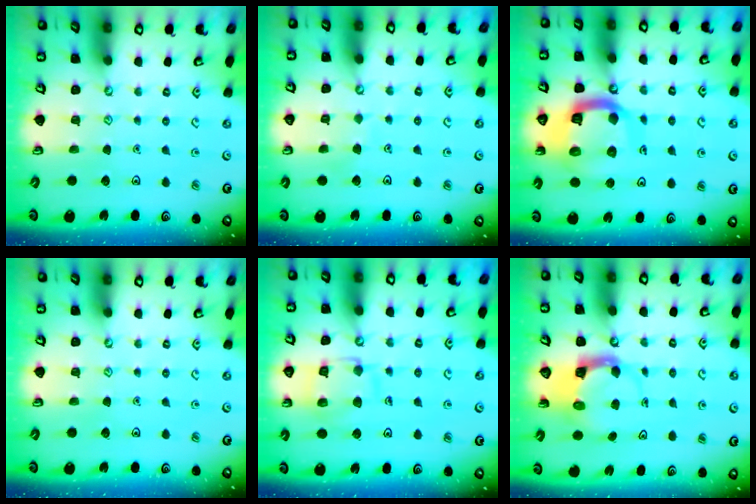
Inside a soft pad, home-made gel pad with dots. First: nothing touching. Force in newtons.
{"total": 3.9, "press": 3.9, "slide": 0.3}
{"total": 15.8, "press": 15.7, "slide": 1.9}
{"total": 0.0}
{"total": 11.8, "press": 11.8, "slide": 1.0}
{"total": 3.7, "press": 3.7, "slide": 0.5}